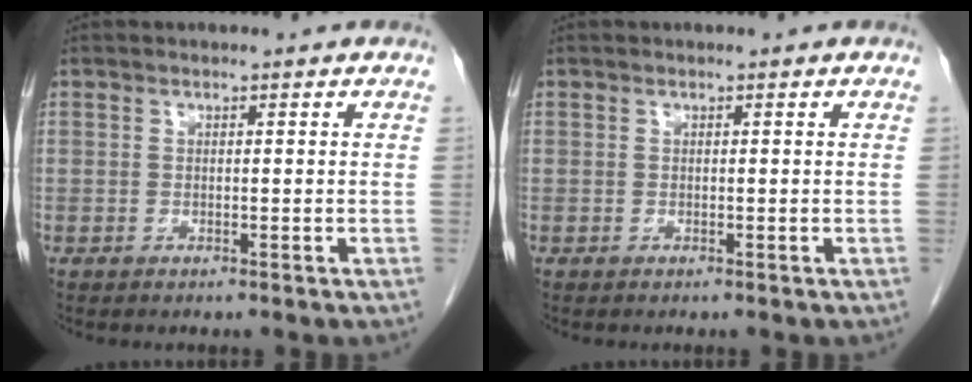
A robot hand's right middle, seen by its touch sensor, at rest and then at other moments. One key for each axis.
{"total": 0.0}